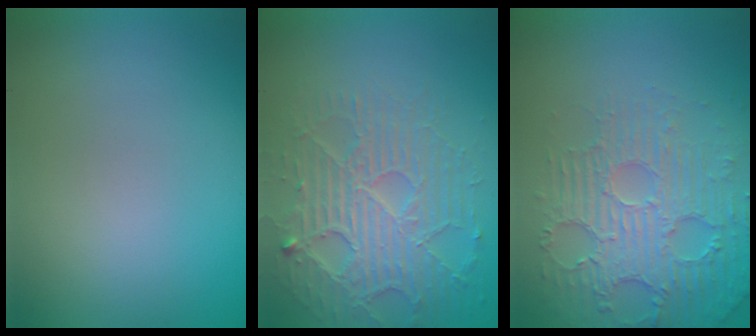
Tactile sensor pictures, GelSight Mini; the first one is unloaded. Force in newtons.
{"total": 4.7, "press": 4.1, "slide": 2.3}
{"total": 6.1, "press": 3.8, "slide": 4.8}